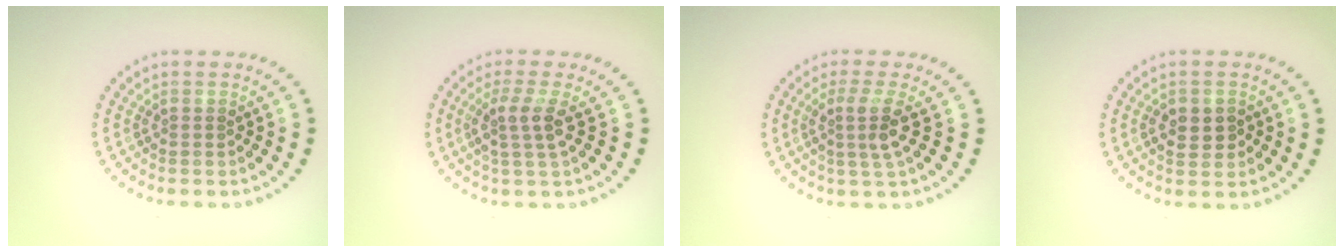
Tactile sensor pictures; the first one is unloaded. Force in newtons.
{"total": 2.6, "press": 2.0, "slide": 1.7}
{"total": 2.7, "press": 1.9, "slide": 1.9}
{"total": 2.3, "press": 2.3, "slide": 0.3}